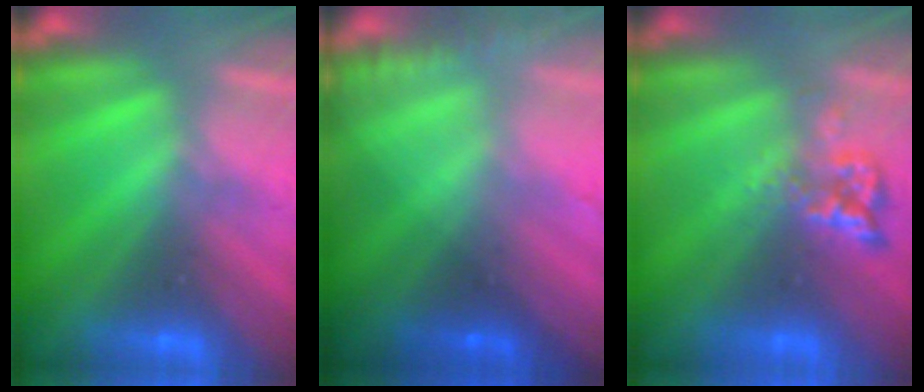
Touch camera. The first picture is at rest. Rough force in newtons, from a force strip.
{"total": 5.7}
{"total": 2.4}